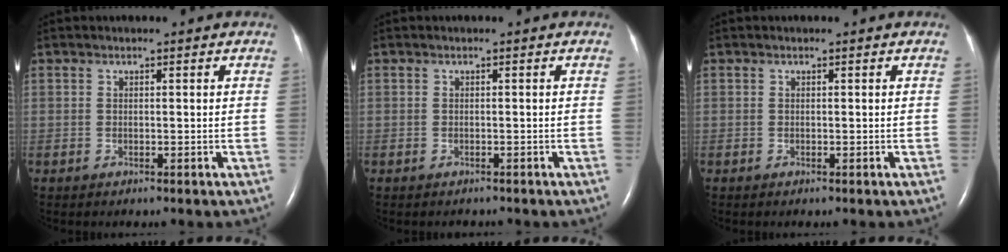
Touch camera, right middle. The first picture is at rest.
{"total": 0.8, "force": [-0.7, 0.3, 0.0], "torque": [-0.007, -0.001, -0.010]}
{"total": 0.0}